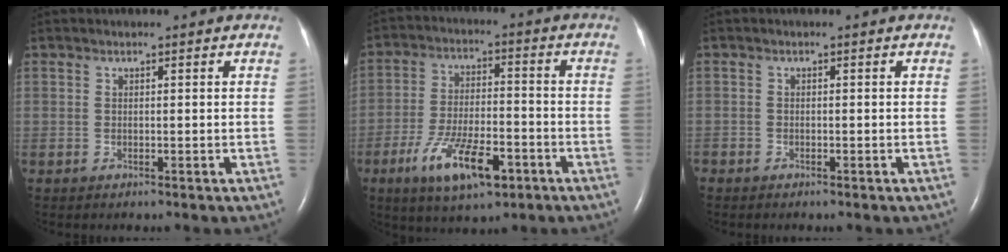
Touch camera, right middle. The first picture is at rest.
{"total": 11.5, "force": [-5.8, 3.8, 9.1], "torque": [-0.176, -0.006, -0.094]}
{"total": 0.7, "force": [-0.6, 0.4, 0.1], "torque": [-0.003, 0.002, -0.011]}